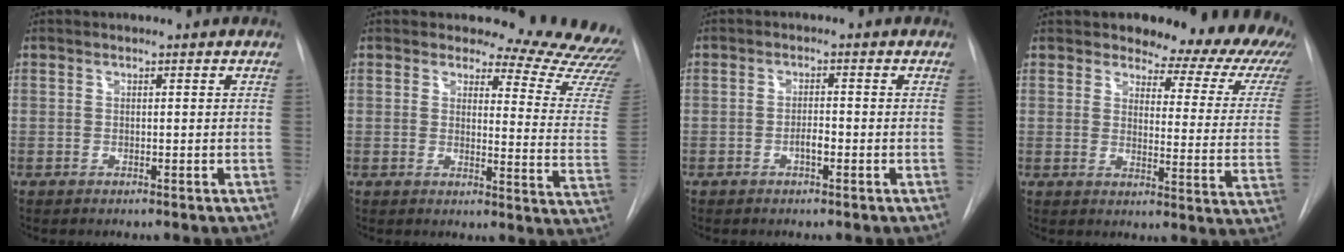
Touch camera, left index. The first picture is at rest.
{"total": 17.4, "force": [17.0, 2.5, 2.9], "torque": [-0.006, -0.150, 0.157]}
{"total": 1.7, "force": [-0.8, 0.5, 1.5], "torque": [-0.024, 0.003, -0.015]}
{"total": 18.8, "force": [16.3, 5.7, 7.4], "torque": [-0.076, -0.069, 0.172]}